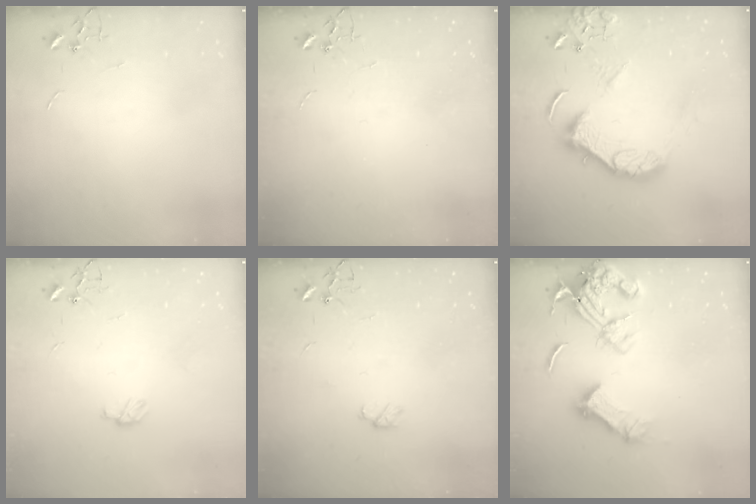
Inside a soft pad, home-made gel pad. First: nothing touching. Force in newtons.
{"total": 0.0}
{"total": 14.2, "press": 14.1, "slide": 1.4}
{"total": 4.2, "press": 4.2, "slide": 0.3}
{"total": 4.6, "press": 4.6, "slide": 0.7}
{"total": 17.6, "press": 17.5, "slide": 2.1}